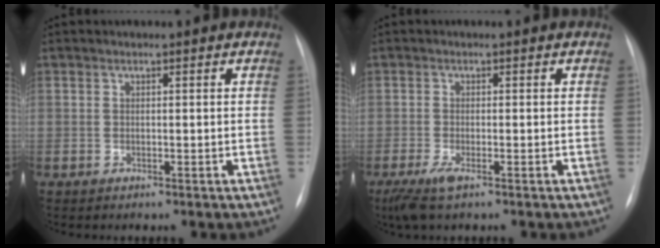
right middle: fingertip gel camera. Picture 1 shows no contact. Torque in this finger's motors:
{"motor_torque": [0.73, -0.57, 0.31, 0.06]}